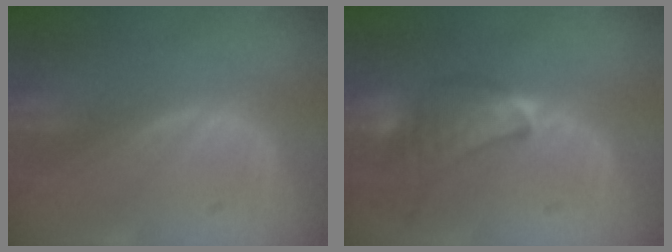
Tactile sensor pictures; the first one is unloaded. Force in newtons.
{"total": 8.0, "press": 7.9, "slide": 1.4}